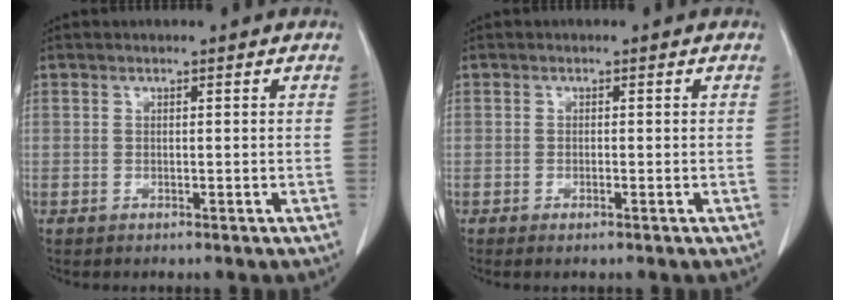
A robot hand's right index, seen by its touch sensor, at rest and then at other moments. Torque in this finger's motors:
{"motor_torque": [0.04, 0.01, -0.10, -0.01]}